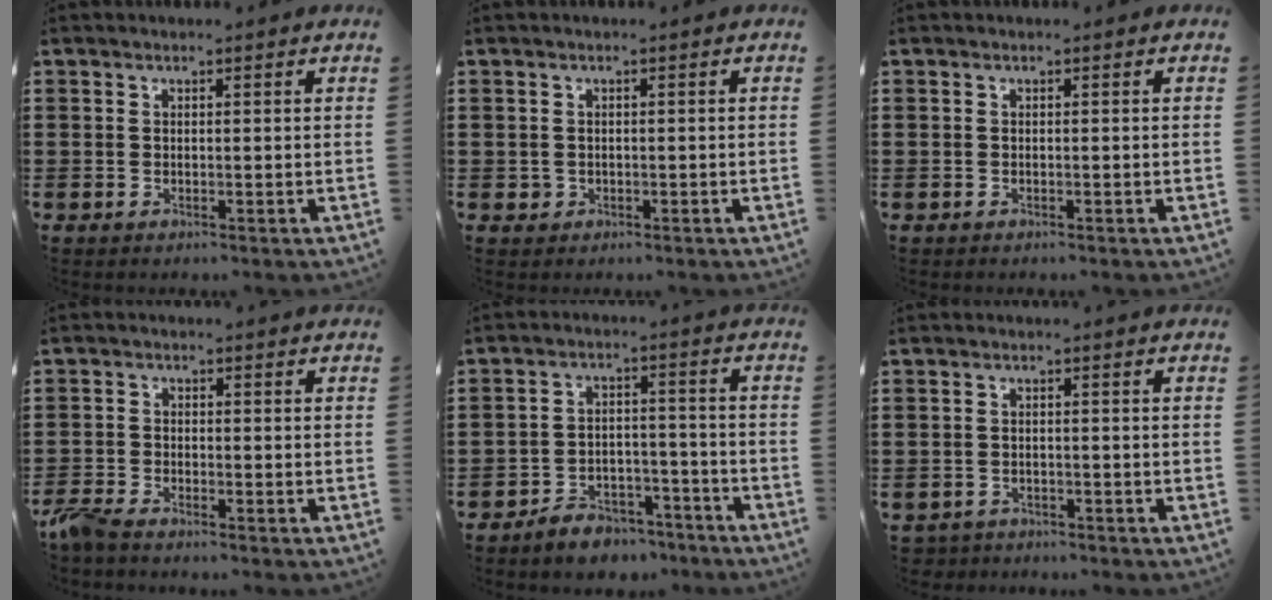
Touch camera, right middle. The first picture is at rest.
{"total": 0.7, "force": [-0.1, 0.7, 0.2], "torque": [-0.005, 0.006, -0.004]}
{"total": 0.0}
{"total": 2.8, "force": [-2.5, 0.4, 1.1], "torque": [-0.048, -0.004, -0.059]}
{"total": 5.2, "force": [-5.1, 1.3, 0.4], "torque": [-0.006, 0.018, -0.102]}
{"total": 1.7, "force": [-1.7, 0.4, -0.2], "torque": [-0.003, 0.001, -0.039]}